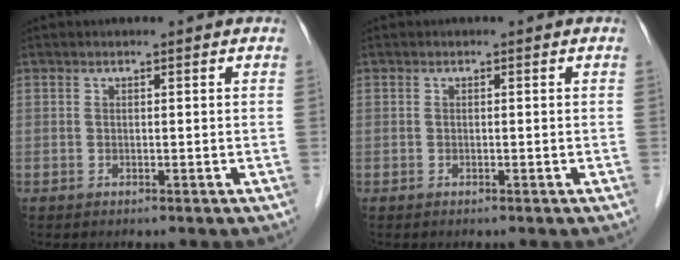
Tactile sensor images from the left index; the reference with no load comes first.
{"total": 0.0}